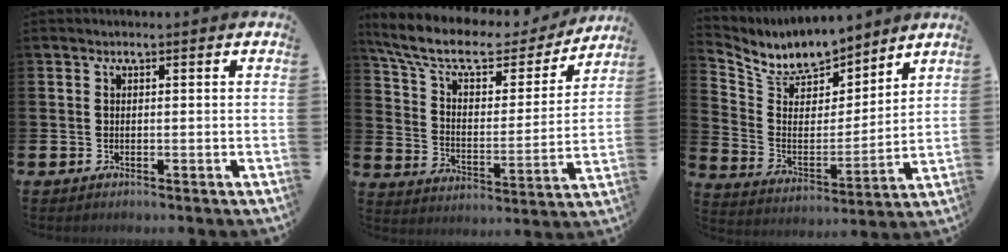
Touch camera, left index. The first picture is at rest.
{"total": 10.3, "force": [8.5, 3.6, 4.6], "torque": [-0.119, -0.052, 0.141]}
{"total": 9.1, "force": [8.6, 2.6, 1.5], "torque": [-0.074, -0.065, 0.156]}